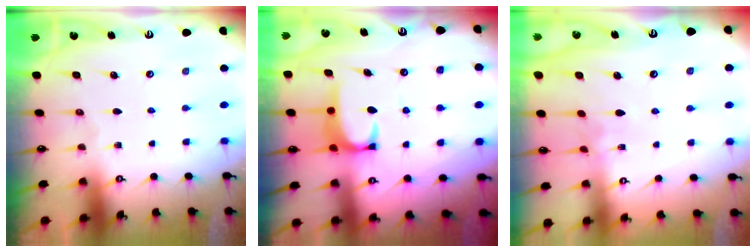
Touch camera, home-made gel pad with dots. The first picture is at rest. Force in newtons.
{"total": 2.4, "press": 2.3, "slide": 0.7}
{"total": 2.4, "press": 2.4, "slide": 0.3}